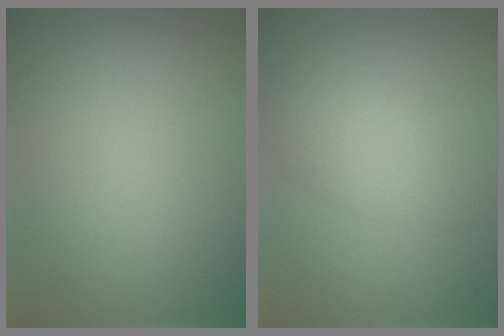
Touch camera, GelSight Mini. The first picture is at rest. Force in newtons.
{"total": 2.6, "press": 2.6, "slide": 0.1}